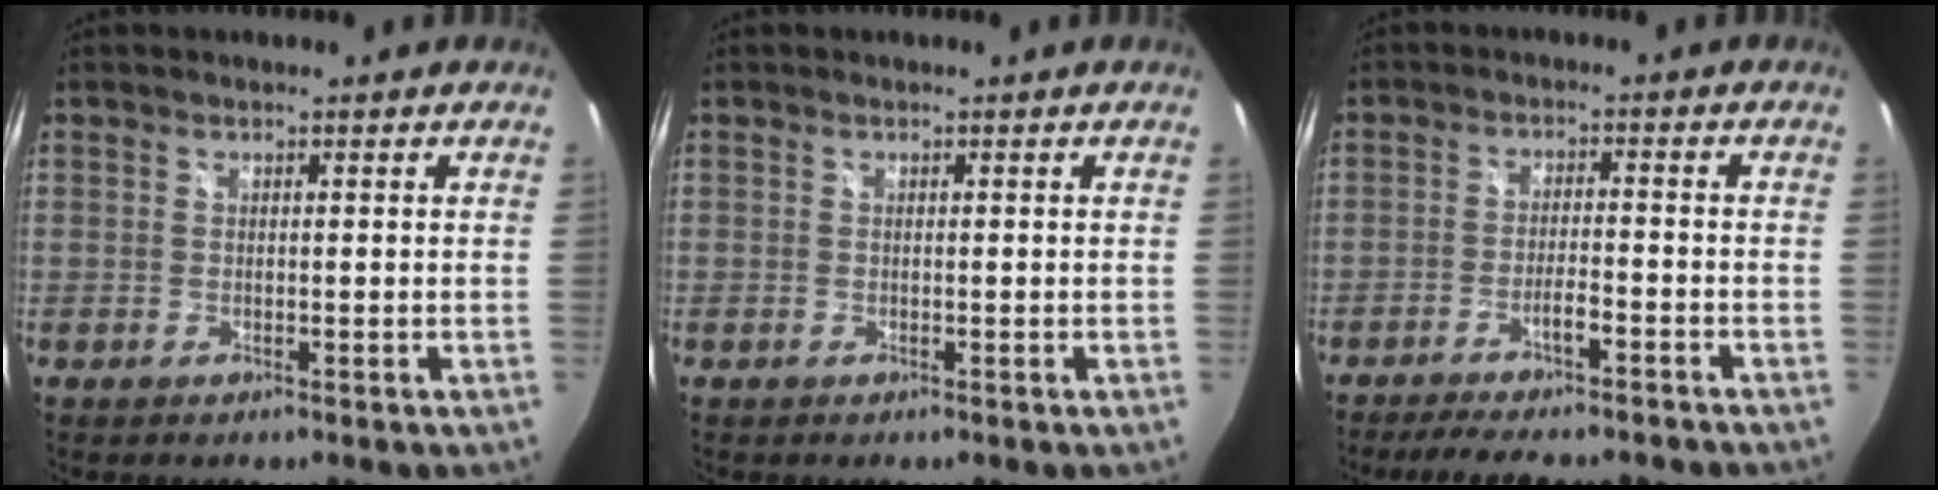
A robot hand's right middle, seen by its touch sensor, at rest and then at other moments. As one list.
[{"total": 0.0}, {"total": 11.8, "force": [-10.4, 1.7, 5.4], "torque": [-0.116, -0.007, -0.154]}]